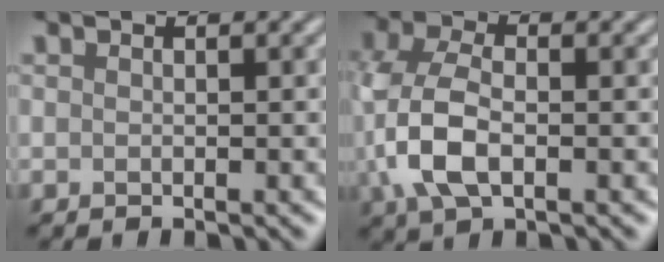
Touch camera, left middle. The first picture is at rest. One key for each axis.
{"total": 6.1, "fx": -1.1, "fy": 3.5, "fz": 4.9, "tx": -0.120, "ty": 0.005, "tz": -0.028}